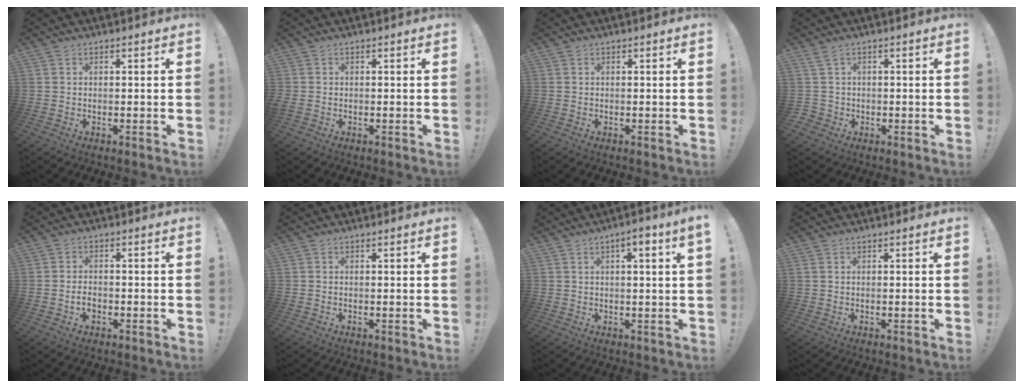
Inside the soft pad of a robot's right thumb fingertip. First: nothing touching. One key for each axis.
{"total": 0.7, "fx": -0.2, "fy": 0.6, "fz": 0.3, "tx": -0.010, "ty": 0.004, "tz": -0.002}
{"total": 0.0}
{"total": 2.7, "fx": 0.6, "fy": 2.5, "fz": 0.9, "tx": -0.023, "ty": 0.004, "tz": 0.015}
{"total": 3.2, "fx": -1.4, "fy": 2.0, "fz": 2.0, "tx": -0.031, "ty": 0.003, "tz": -0.027}
{"total": 0.0}
{"total": 4.2, "fx": 1.3, "fy": -0.2, "fz": 4.0, "tx": -0.063, "ty": -0.004, "tz": 0.016}
{"total": 0.7, "fx": 0.5, "fy": 0.2, "fz": 0.5, "tx": -0.015, "ty": 0.003, "tz": 0.010}